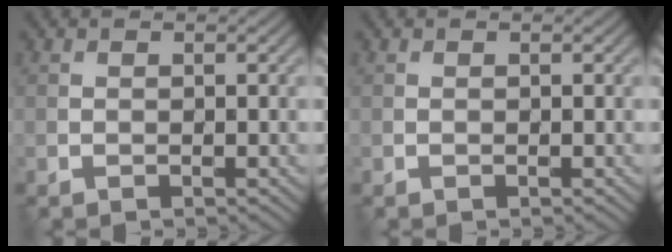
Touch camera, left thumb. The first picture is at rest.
{"total": 0.0}